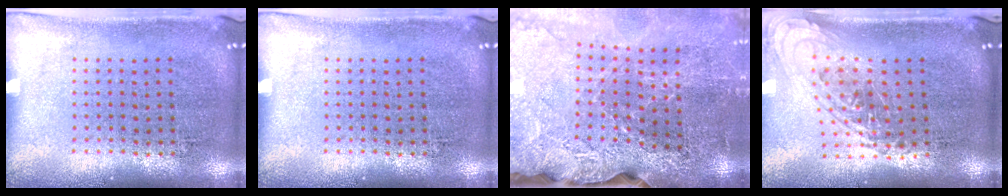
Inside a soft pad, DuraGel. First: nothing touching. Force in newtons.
{"total": 0.0}
{"total": 3.4, "press": 3.0, "slide": 1.4}
{"total": 1.1, "press": 1.0, "slide": 0.4}